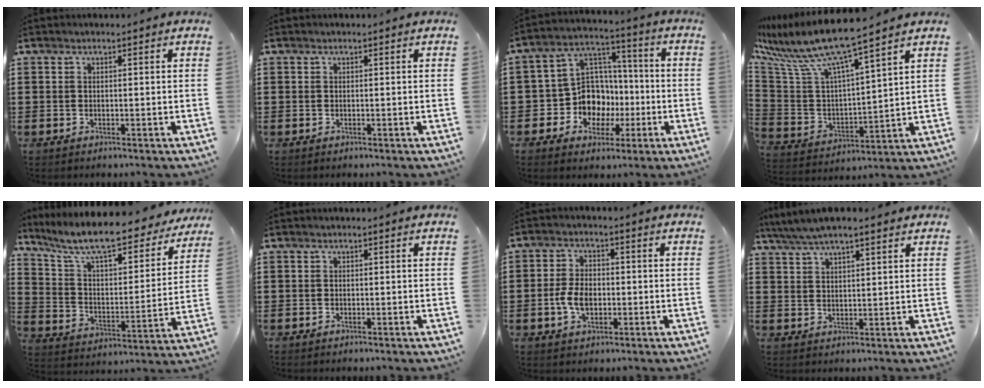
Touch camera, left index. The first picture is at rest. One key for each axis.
{"total": 0.0}
{"total": 10.3, "fx": -2.4, "fy": 9.3, "fz": 3.8, "tx": -0.100, "ty": 0.012, "tz": -0.038}
{"total": 9.6, "fx": 8.1, "fy": 0.1, "fz": 5.2, "tx": -0.145, "ty": -0.064, "tz": 0.131}
{"total": 9.8, "fx": 8.5, "fy": 1.0, "fz": 4.9, "tx": -0.128, "ty": -0.056, "tz": 0.142}
{"total": 0.0}
{"total": 5.0, "fx": -0.9, "fy": 3.0, "fz": 3.9, "tx": -0.083, "ty": -0.004, "tz": -0.023}
{"total": 4.4, "fx": 3.7, "fy": 0.7, "fz": 2.4, "tx": -0.055, "ty": -0.005, "tz": 0.066}